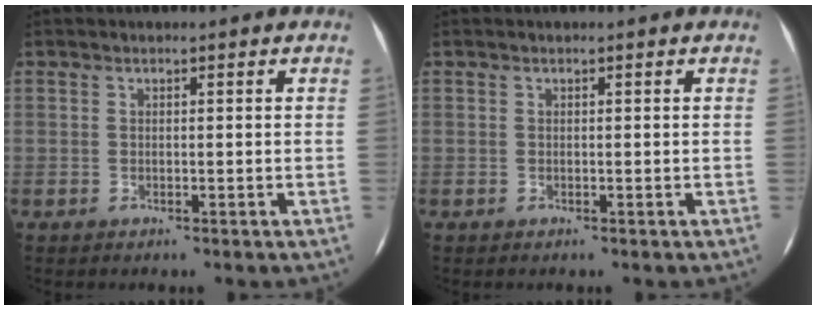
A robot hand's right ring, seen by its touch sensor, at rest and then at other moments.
{"total": 0.0}